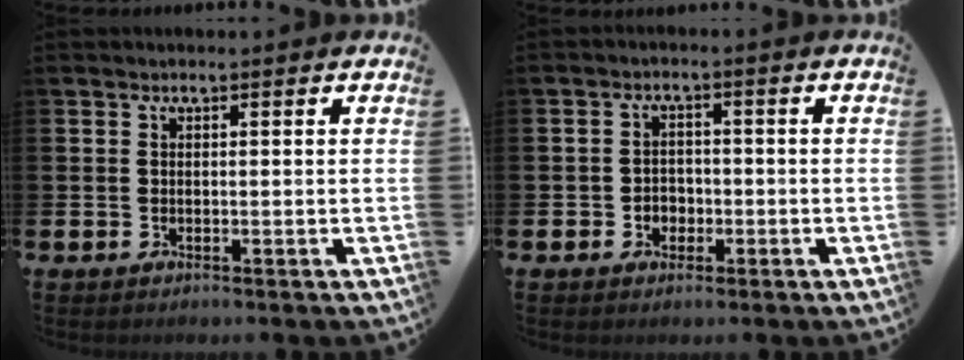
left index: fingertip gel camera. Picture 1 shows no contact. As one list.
[{"total": 2.5, "force": [-0.9, 2.2, 0.8], "torque": [-0.013, 0.004, -0.025]}]